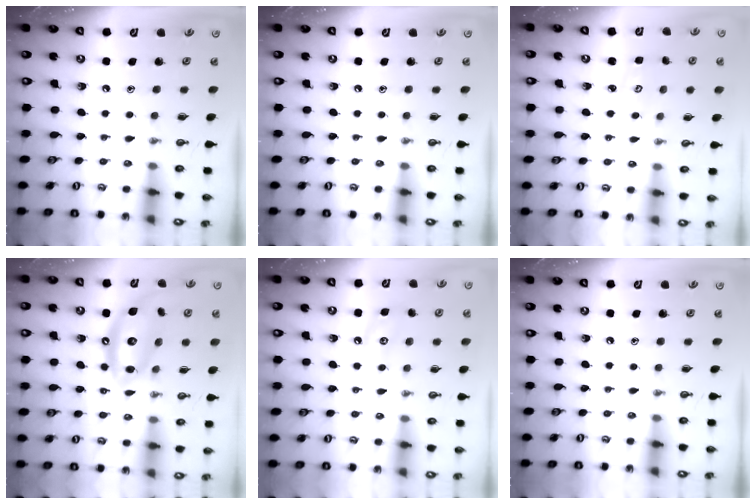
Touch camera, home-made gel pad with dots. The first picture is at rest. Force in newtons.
{"total": 0.0}
{"total": 2.8, "press": 2.8, "slide": 0.2}
{"total": 13.5, "press": 13.4, "slide": 1.1}
{"total": 5.8, "press": 5.8, "slide": 0.9}
{"total": 0.0}